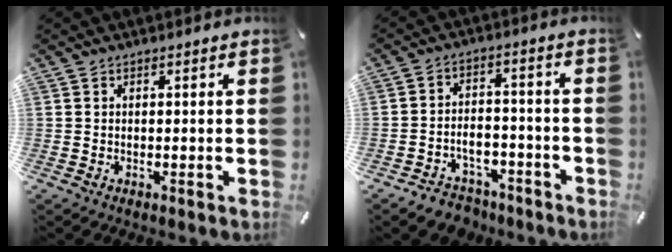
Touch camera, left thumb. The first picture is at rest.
{"total": 5.9, "force": [-4.0, 4.1, 1.6], "torque": [-0.025, 0.025, -0.073]}